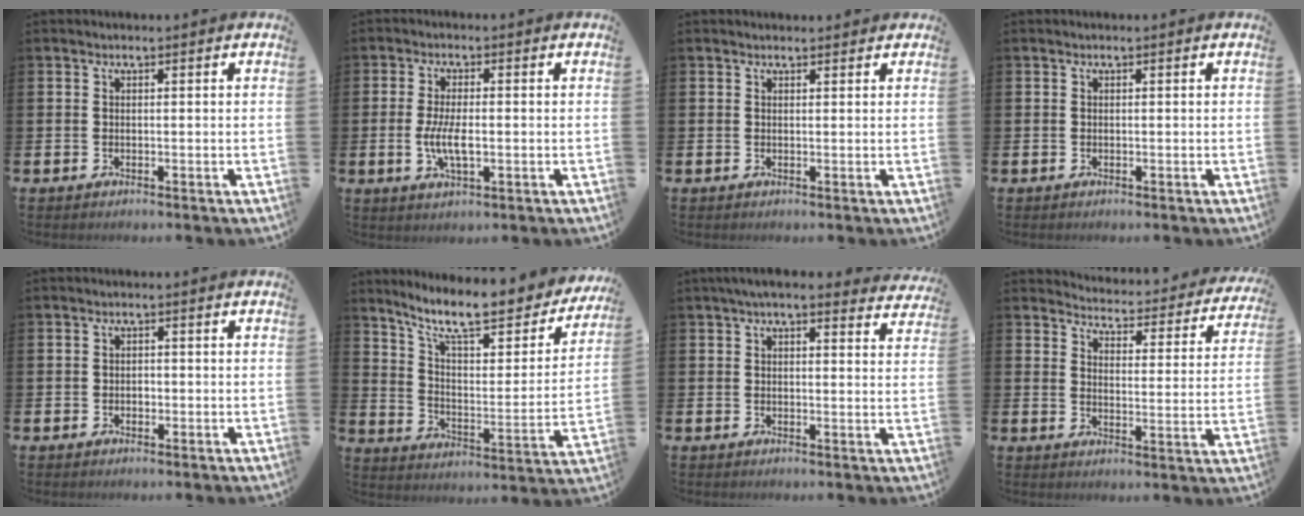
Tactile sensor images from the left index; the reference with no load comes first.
{"total": 4.8, "force": [-0.6, 1.9, 4.4], "torque": [-0.092, -0.001, -0.015]}
{"total": 0.7, "force": [0.6, 0.4, 0.2], "torque": [0.007, 0.001, 0.007]}
{"total": 0.0}
{"total": 1.0, "force": [-0.2, 0.9, 0.4], "torque": [-0.002, 0.002, -0.008]}
{"total": 11.2, "force": [9.4, 2.7, 5.4], "torque": [-0.123, -0.068, 0.156]}
{"total": 4.2, "force": [3.8, 0.8, 1.7], "torque": [-0.037, -0.009, 0.068]}
{"total": 3.9, "force": [3.8, 0.5, 0.4], "torque": [-0.026, -0.041, 0.059]}